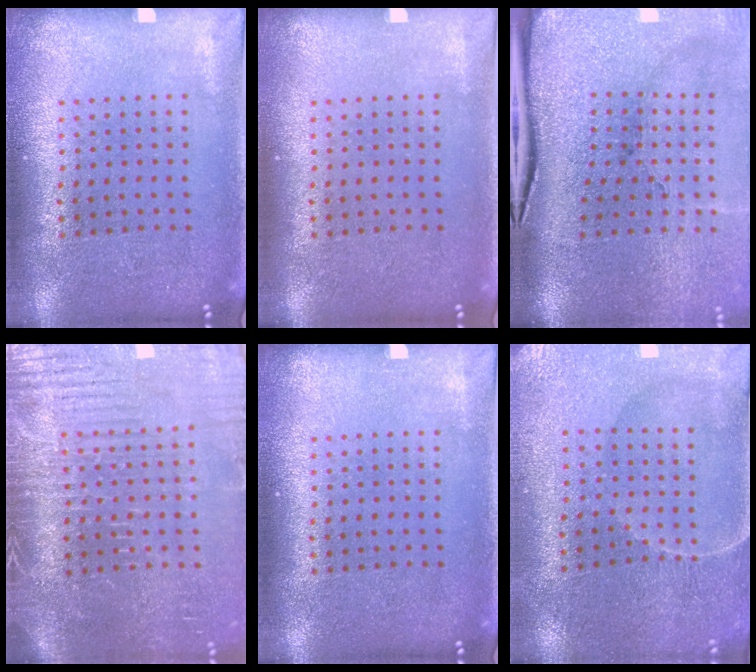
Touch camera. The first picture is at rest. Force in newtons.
{"total": 0.0}
{"total": 4.9, "press": 3.9, "slide": 3.0}
{"total": 4.2, "press": 3.9, "slide": 1.6}
{"total": 0.0}
{"total": 0.7, "press": 0.6, "slide": 0.4}